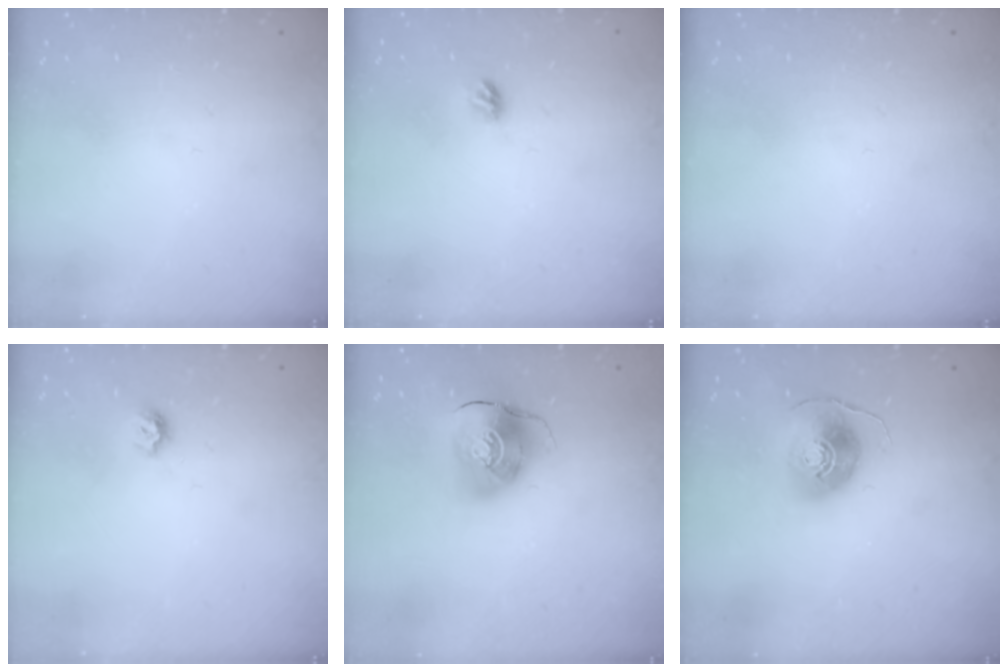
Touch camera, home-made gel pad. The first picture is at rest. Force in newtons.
{"total": 5.4, "press": 5.4, "slide": 0.5}
{"total": 0.0}
{"total": 5.7, "press": 5.6, "slide": 0.8}
{"total": 11.3, "press": 11.2, "slide": 1.4}
{"total": 8.8, "press": 8.8, "slide": 0.6}